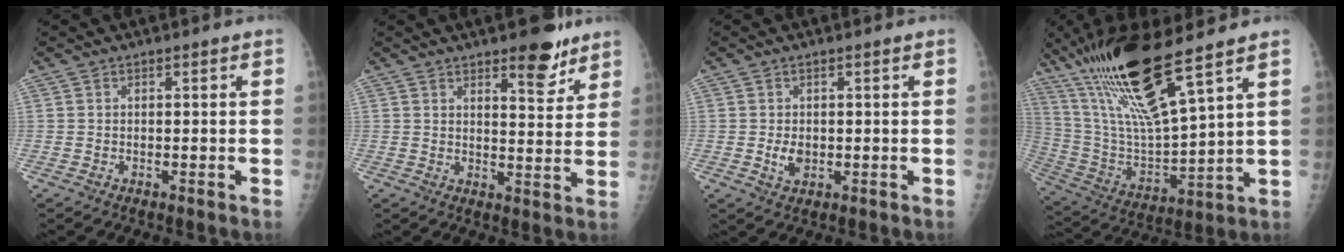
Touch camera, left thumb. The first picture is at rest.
{"total": 7.7, "force": [5.4, 2.7, 4.8], "torque": [-0.043, -0.036, 0.073]}
{"total": 2.9, "force": [-0.1, 2.0, 2.2], "torque": [-0.032, -0.005, 0.005]}
{"total": 21.4, "force": [13.6, 3.1, 16.2], "torque": [-0.306, -0.059, 0.260]}